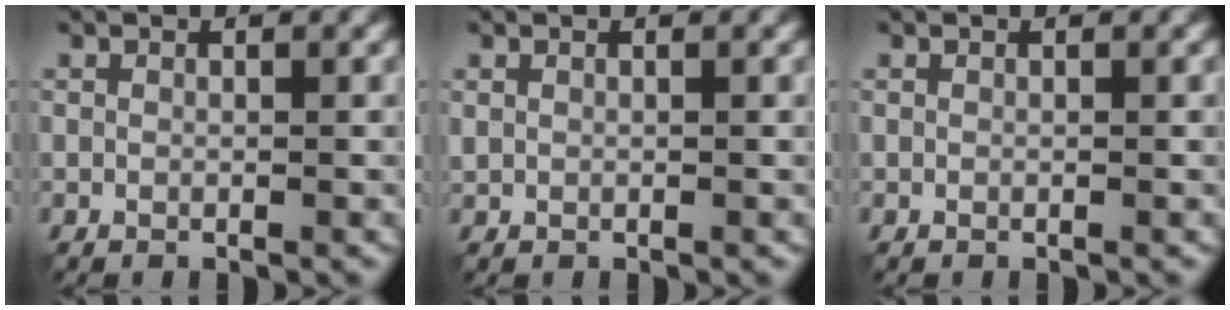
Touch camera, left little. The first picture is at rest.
{"total": 0.0}
{"total": 0.0}